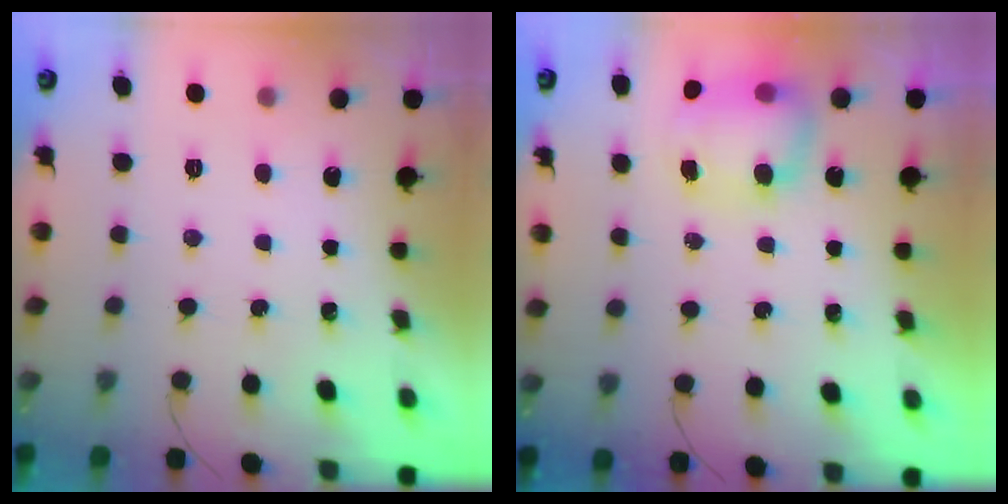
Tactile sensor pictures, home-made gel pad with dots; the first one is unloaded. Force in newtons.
{"total": 8.6, "press": 8.4, "slide": 1.6}